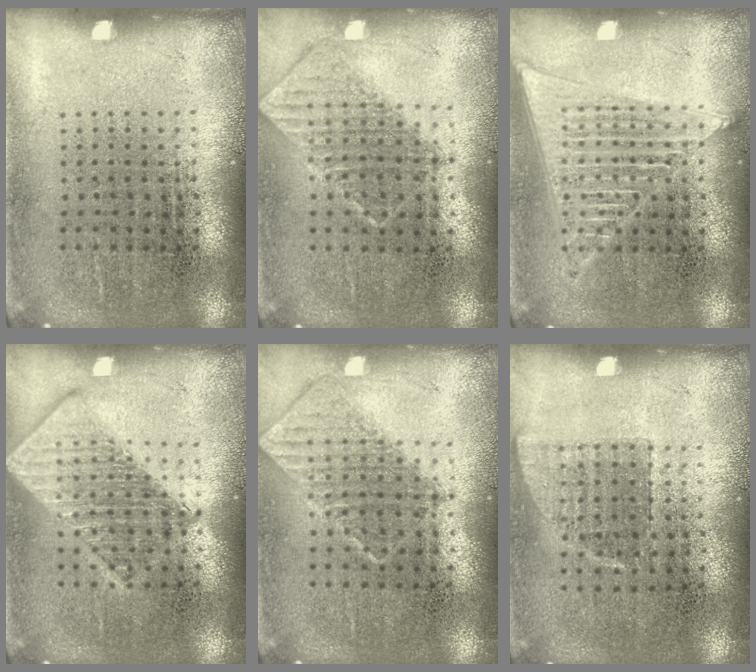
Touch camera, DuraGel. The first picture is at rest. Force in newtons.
{"total": 0.7, "press": 0.7, "slide": 0.1}
{"total": 1.6, "press": 1.6, "slide": 0.2}
{"total": 2.7, "press": 2.7, "slide": 0.3}
{"total": 0.7, "press": 0.7, "slide": 0.1}
{"total": 0.7, "press": 0.7, "slide": 0.3}